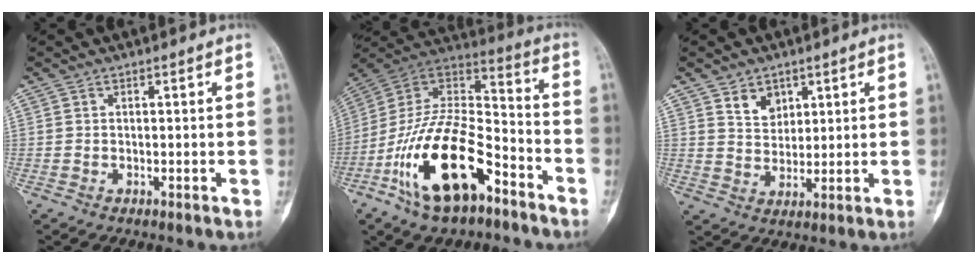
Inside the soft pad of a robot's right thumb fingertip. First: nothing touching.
{"total": 23.0, "force": [-11.4, 10.7, 16.8], "torque": [-0.317, 0.073, -0.204]}
{"total": 5.1, "force": [3.0, 3.6, 2.2], "torque": [-0.013, -0.024, 0.059]}